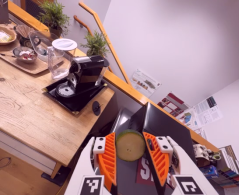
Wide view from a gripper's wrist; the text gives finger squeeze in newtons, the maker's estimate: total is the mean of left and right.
{"total": 9.4, "left": 9.6, "right": 9.1}